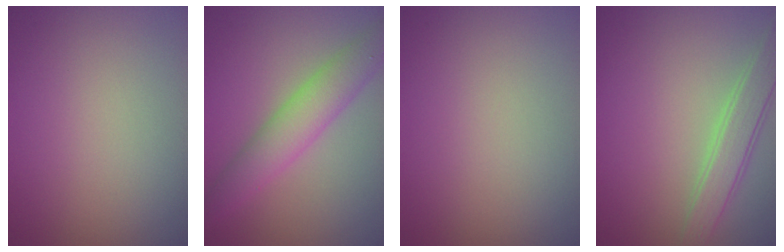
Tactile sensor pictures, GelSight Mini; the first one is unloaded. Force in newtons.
{"total": 4.7, "press": 4.7, "slide": 0.1}
{"total": 0.0}
{"total": 3.2, "press": 3.2, "slide": 0.1}